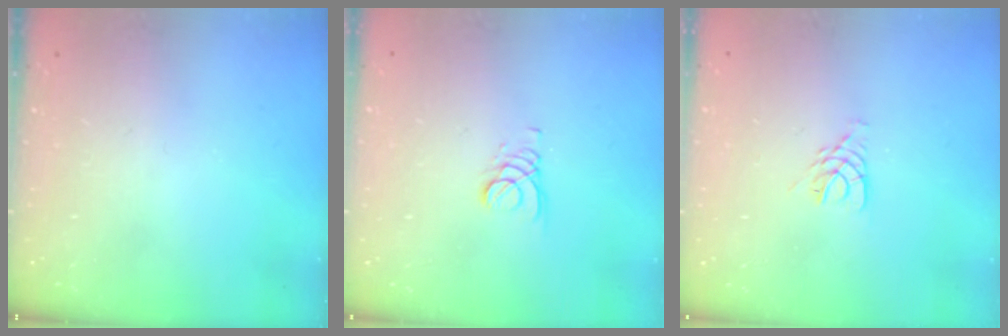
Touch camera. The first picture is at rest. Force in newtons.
{"total": 2.4, "press": 2.4, "slide": 0.2}
{"total": 4.4, "press": 4.4, "slide": 0.6}